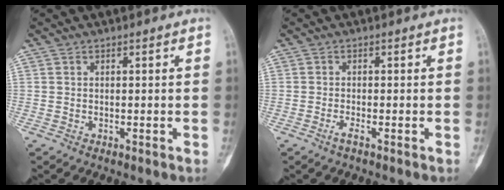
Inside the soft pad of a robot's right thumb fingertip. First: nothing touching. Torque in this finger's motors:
{"motor_torque": [0.11, -0.11, 0.18, -0.11, 0.00]}